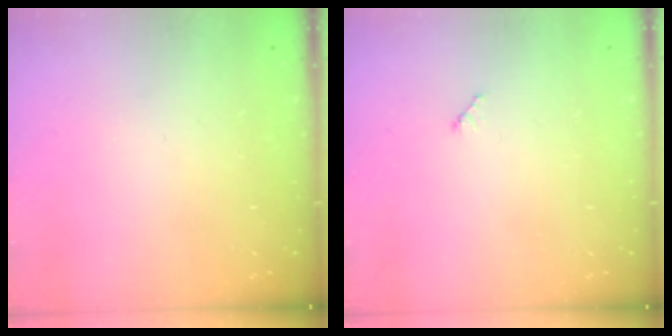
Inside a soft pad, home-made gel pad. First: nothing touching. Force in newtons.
{"total": 2.5, "press": 2.5, "slide": 0.3}